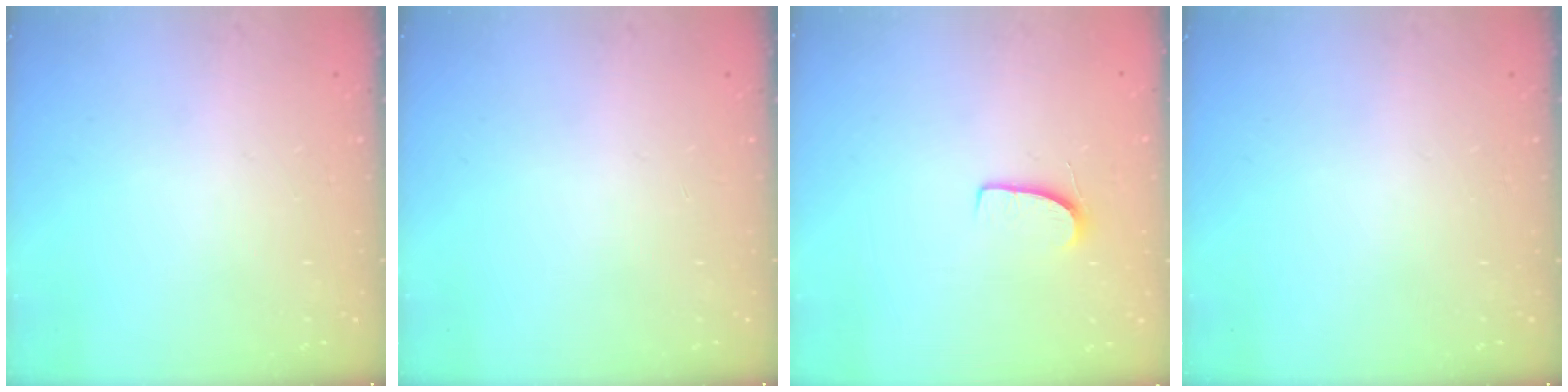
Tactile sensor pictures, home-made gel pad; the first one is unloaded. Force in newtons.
{"total": 0.0}
{"total": 7.1, "press": 7.1, "slide": 0.5}
{"total": 0.0}